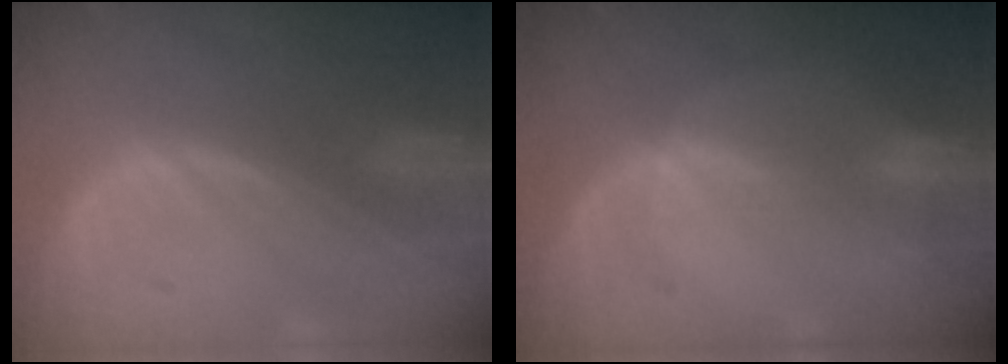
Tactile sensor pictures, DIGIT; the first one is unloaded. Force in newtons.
{"total": 1.7, "press": 1.3, "slide": 1.1}